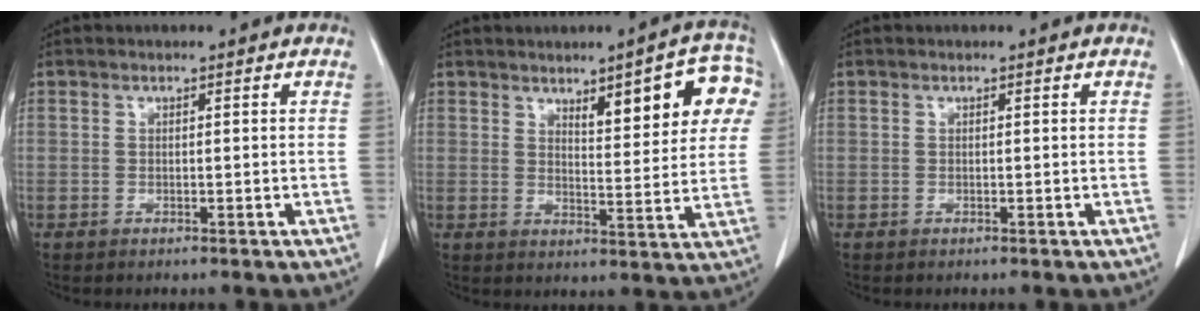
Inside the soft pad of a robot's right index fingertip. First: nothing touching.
{"total": 11.2, "force": [5.1, 2.6, 9.7], "torque": [-0.117, 0.012, 0.065]}
{"total": 0.0}